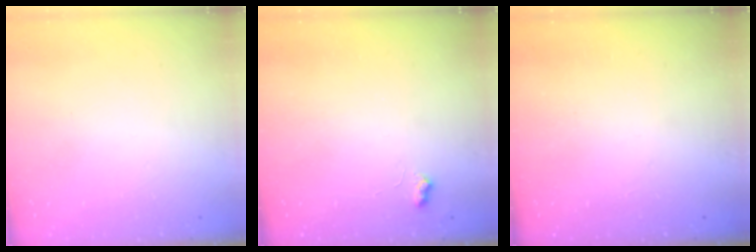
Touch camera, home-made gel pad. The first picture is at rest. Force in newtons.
{"total": 5.1, "press": 5.0, "slide": 0.7}
{"total": 0.6, "press": 0.6, "slide": 0.2}